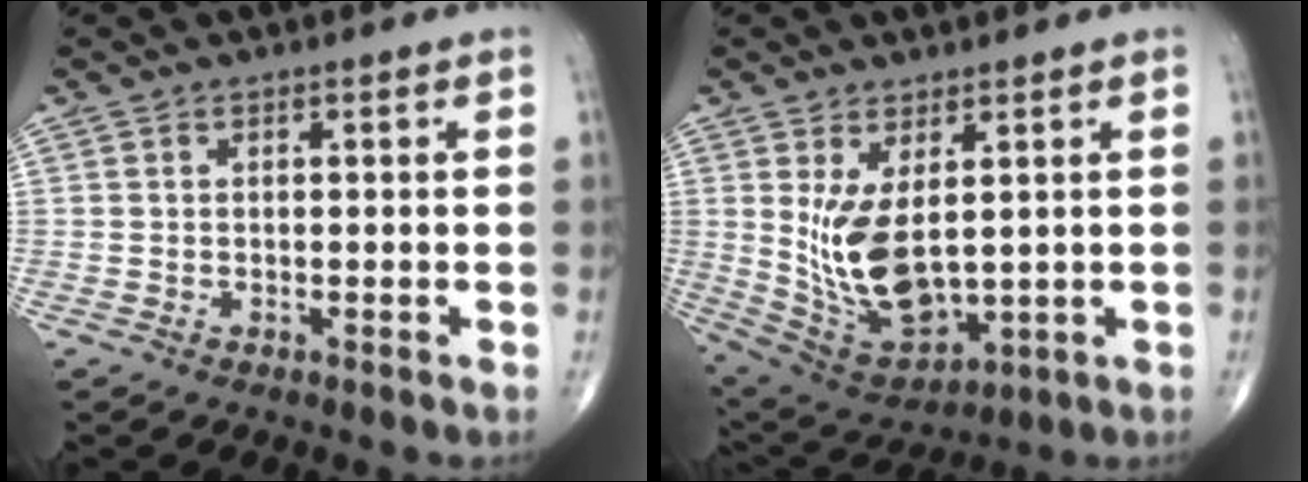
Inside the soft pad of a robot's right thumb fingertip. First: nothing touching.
{"total": 12.3, "force": [1.9, 6.2, 10.4], "torque": [-0.184, -0.025, 0.062]}